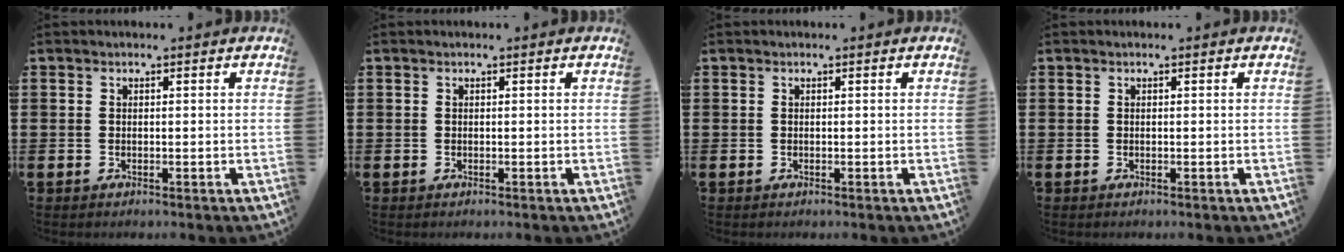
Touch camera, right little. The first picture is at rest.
{"total": 0.0}
{"total": 0.0}
{"total": 0.0}